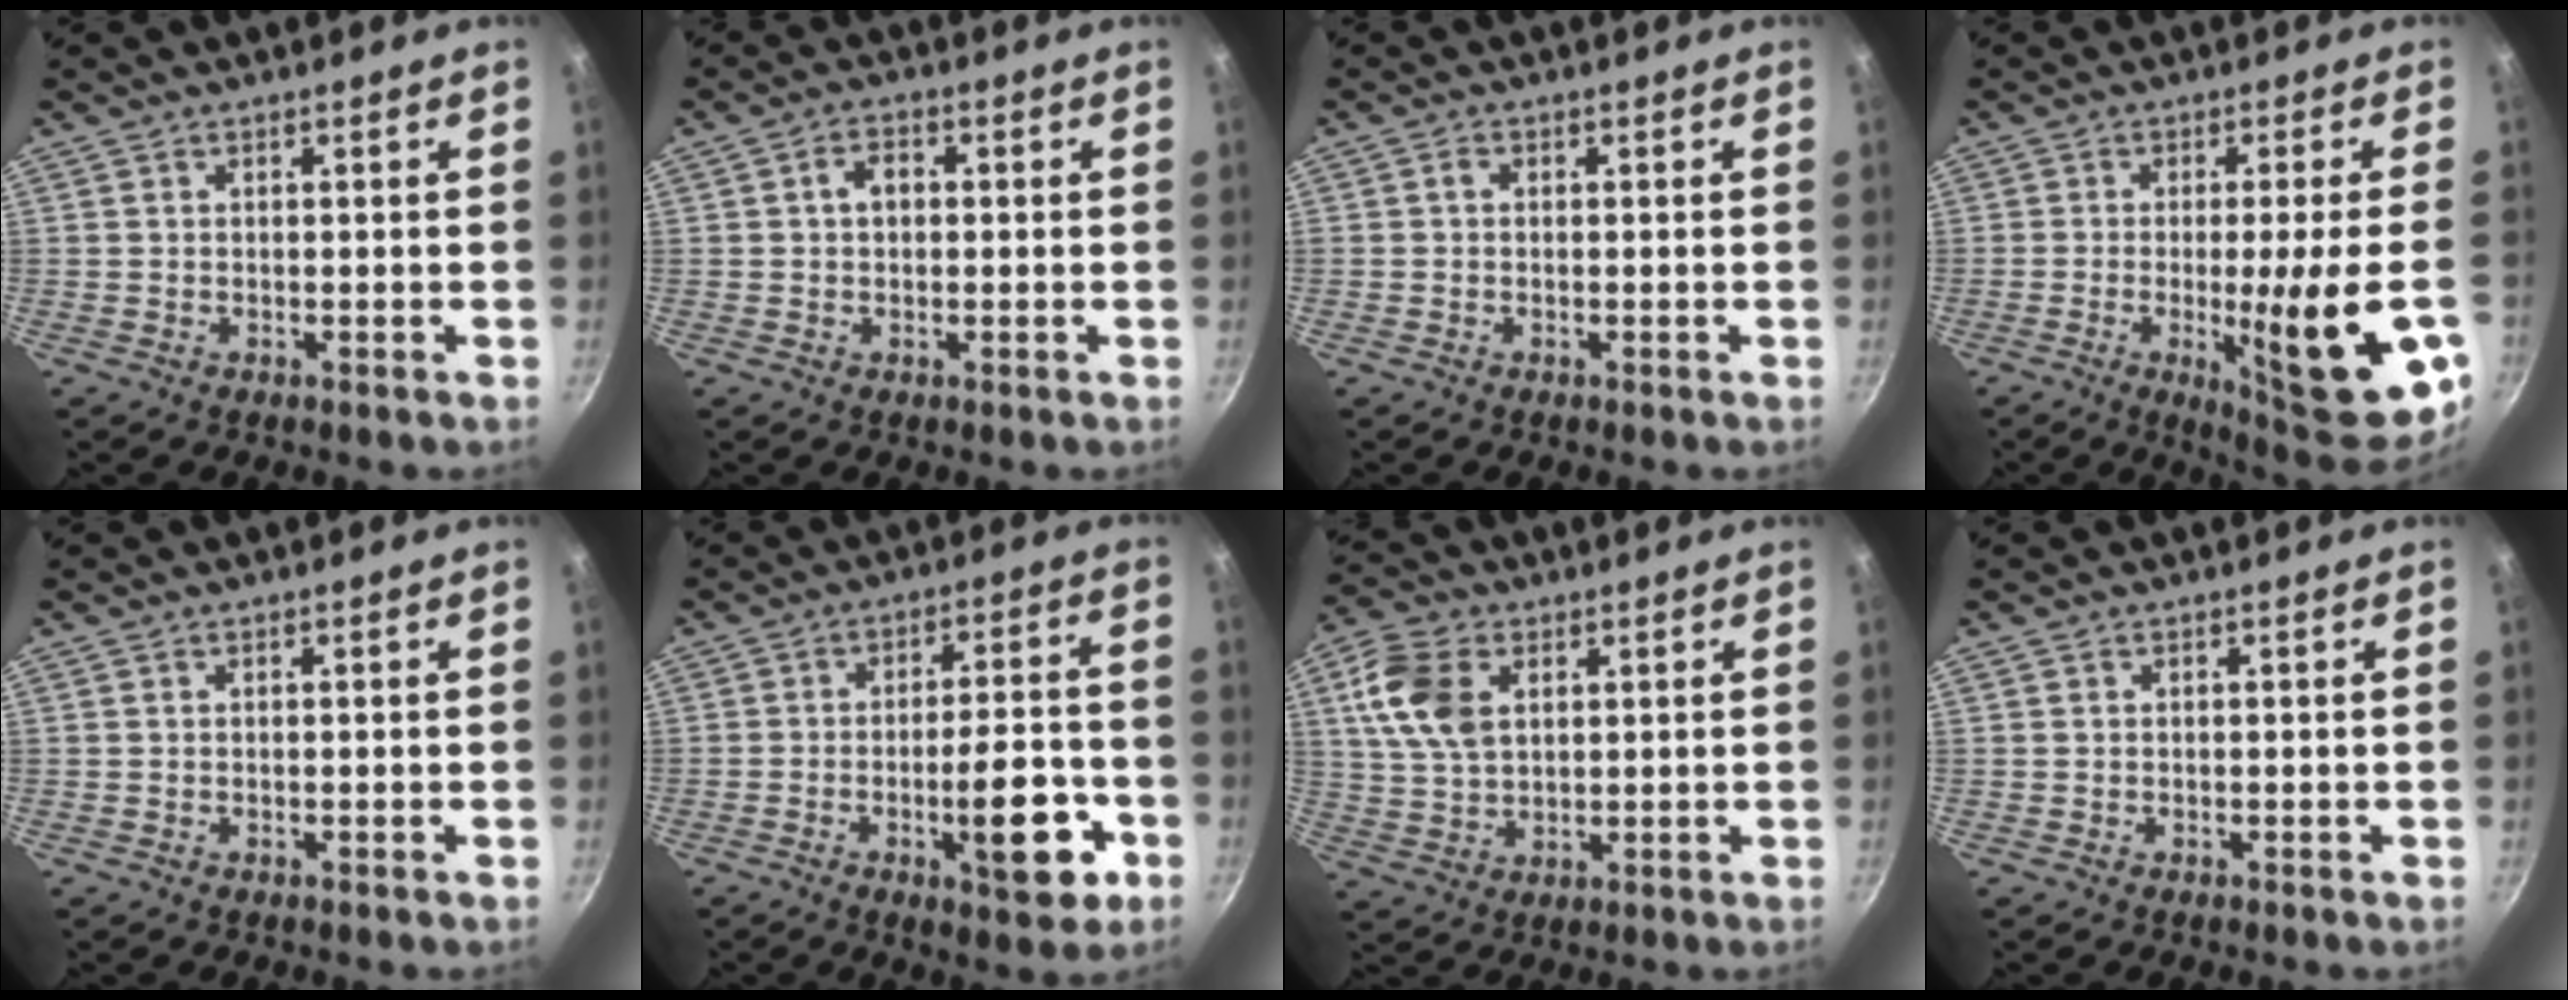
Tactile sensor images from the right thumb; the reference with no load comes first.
{"total": 3.5, "force": [0.4, 2.5, 2.5], "torque": [-0.029, 0.010, 0.002]}
{"total": 1.1, "force": [0.0, 0.9, 0.6], "torque": [-0.010, 0.007, -0.002]}
{"total": 18.4, "force": [-4.7, 2.9, 17.5], "torque": [-0.224, 0.000, -0.055]}
{"total": 0.0}
{"total": 13.5, "force": [-5.0, 4.7, 11.7], "torque": [-0.136, 0.031, -0.066]}
{"total": 11.0, "force": [3.4, 7.2, 7.6], "torque": [-0.136, -0.003, 0.063]}
{"total": 0.0}